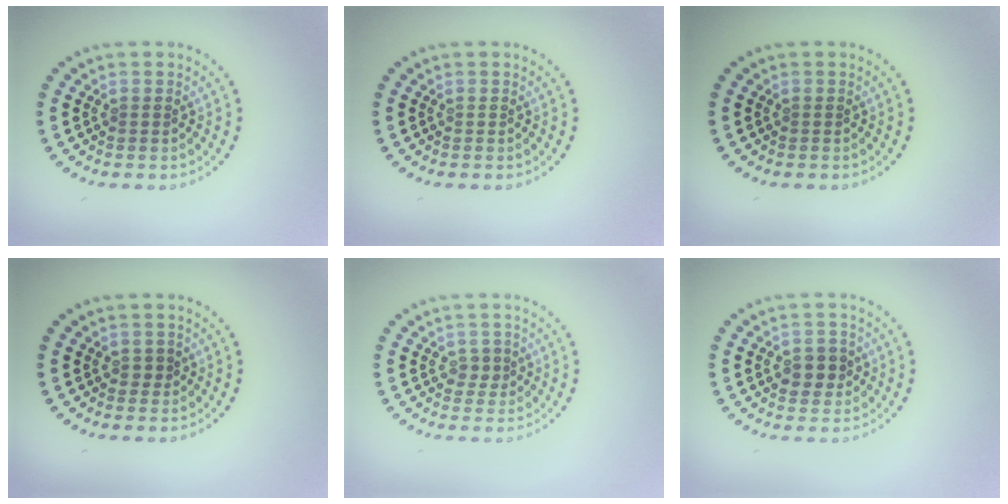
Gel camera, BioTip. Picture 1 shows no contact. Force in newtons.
{"total": 0.0}
{"total": 0.0}
{"total": 0.6, "press": 0.6, "slide": 0.1}
{"total": 1.2, "press": 1.0, "slide": 0.6}
{"total": 2.4, "press": 2.4, "slide": 0.4}